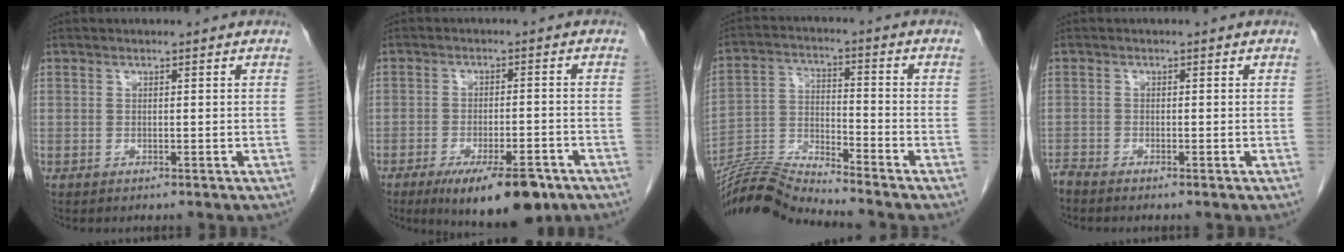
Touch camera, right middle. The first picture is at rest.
{"total": 11.4, "force": [-7.6, 3.1, 7.9], "torque": [-0.110, -0.012, -0.114]}
{"total": 10.8, "force": [-10.5, -1.8, 1.9], "torque": [-0.042, 0.003, -0.202]}
{"total": 1.2, "force": [-1.1, -0.2, 0.1], "torque": [-0.007, -0.005, -0.024]}